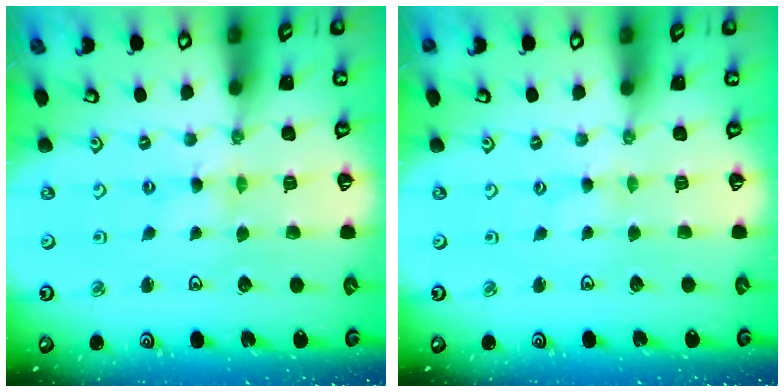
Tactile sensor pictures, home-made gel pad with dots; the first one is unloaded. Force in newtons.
{"total": 0.0}